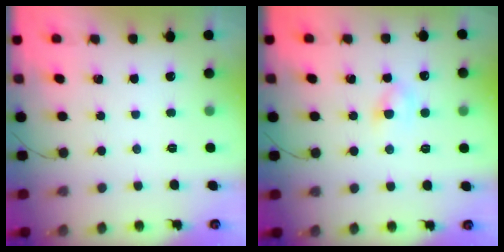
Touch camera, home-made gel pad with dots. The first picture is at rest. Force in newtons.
{"total": 3.3, "press": 3.1, "slide": 1.1}